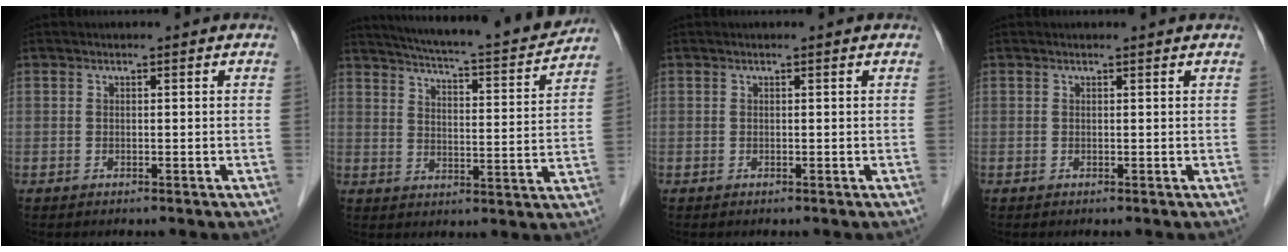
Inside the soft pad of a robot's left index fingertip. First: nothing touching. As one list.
[{"total": 18.3, "force": [16.6, 1.1, 7.4], "torque": [-0.119, -0.018, 0.227]}, {"total": 0.0}, {"total": 0.8, "force": [0.8, 0.0, 0.1], "torque": [-0.009, 0.001, 0.009]}]